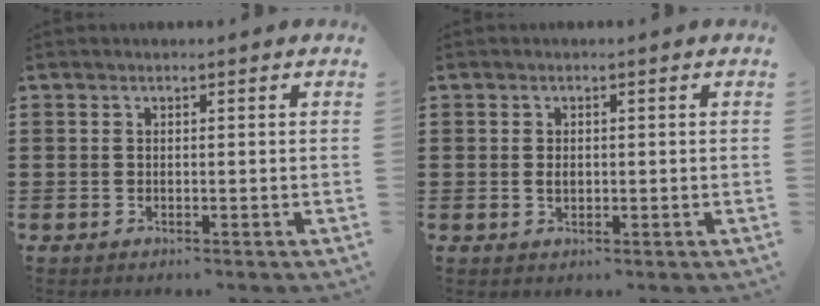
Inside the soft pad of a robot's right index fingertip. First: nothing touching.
{"total": 0.9, "force": [0.1, 0.4, 0.8], "torque": [-0.017, 0.003, 0.000]}